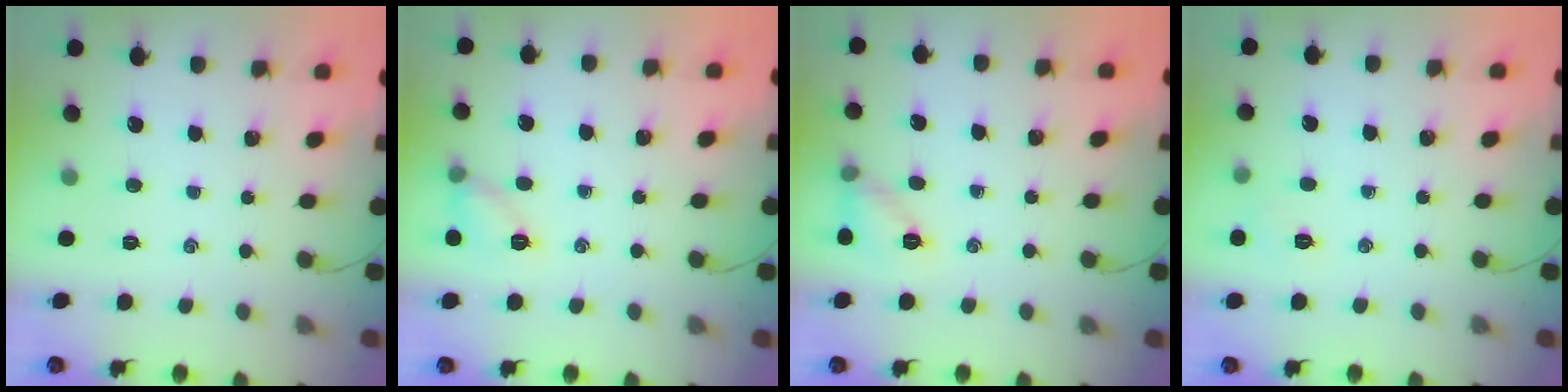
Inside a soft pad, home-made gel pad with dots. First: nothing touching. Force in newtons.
{"total": 7.3, "press": 7.3, "slide": 0.6}
{"total": 7.2, "press": 7.1, "slide": 1.6}
{"total": 4.0, "press": 3.9, "slide": 1.0}